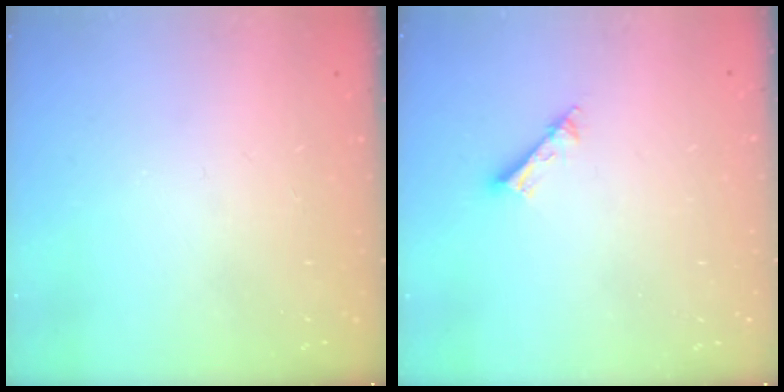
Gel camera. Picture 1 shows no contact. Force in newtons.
{"total": 3.6, "press": 3.6, "slide": 0.2}